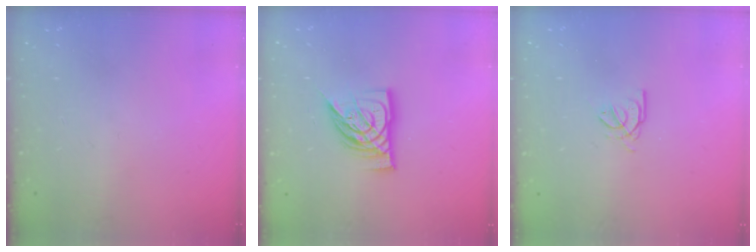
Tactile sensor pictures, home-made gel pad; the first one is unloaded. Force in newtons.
{"total": 13.0, "press": 13.0, "slide": 1.2}
{"total": 2.7, "press": 2.7, "slide": 0.4}